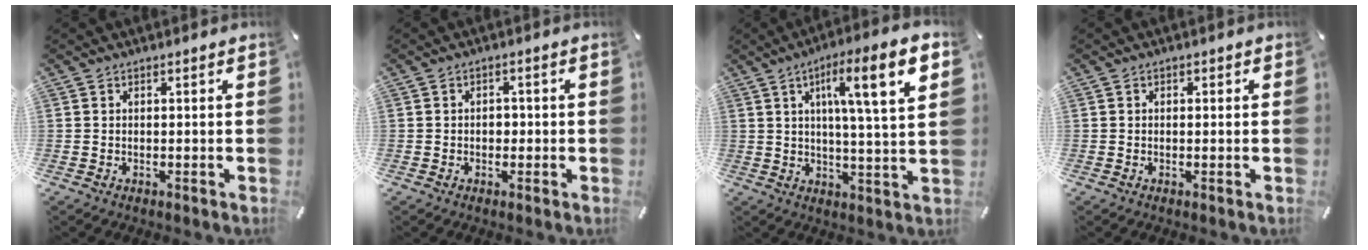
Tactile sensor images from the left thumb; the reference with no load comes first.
{"total": 2.1, "force": [-0.4, 1.6, 1.3], "torque": [-0.017, 0.003, -0.012]}
{"total": 13.6, "force": [5.4, 1.7, 12.3], "torque": [-0.200, -0.011, 0.077]}
{"total": 0.6, "force": [-0.1, 0.5, 0.3], "torque": [-0.005, 0.003, -0.003]}